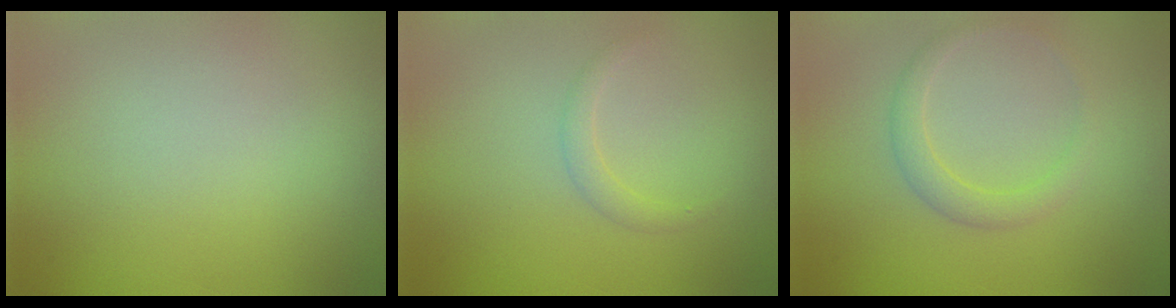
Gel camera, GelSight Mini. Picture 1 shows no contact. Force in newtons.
{"total": 1.1, "press": 1.1, "slide": 0.2}
{"total": 1.8, "press": 1.8, "slide": 0.2}